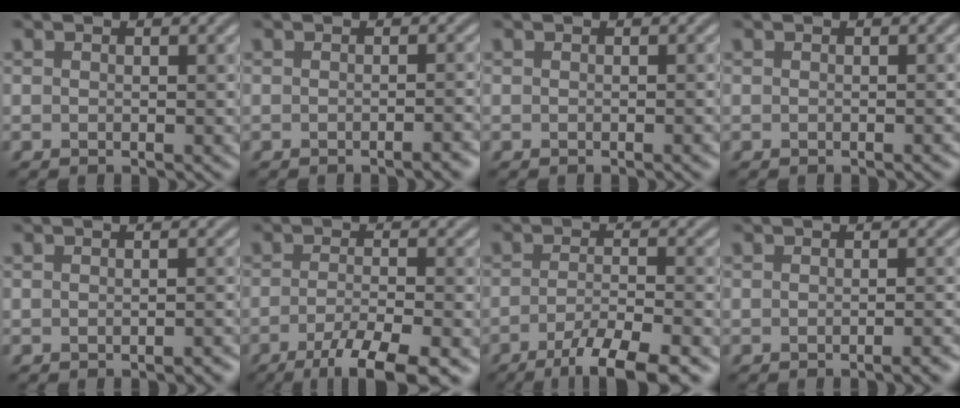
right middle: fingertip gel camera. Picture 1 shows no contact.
{"total": 1.7, "force": [-1.0, 0.5, 1.3], "torque": [-0.008, 0.003, -0.017]}
{"total": 0.8, "force": [-0.4, 0.1, 0.8], "torque": [-0.007, 0.001, -0.005]}
{"total": 0.5, "force": [-0.3, 0.1, 0.4], "torque": [-0.004, 0.001, -0.004]}
{"total": 1.1, "force": [-0.9, 0.3, 0.6], "torque": [-0.006, 0.001, -0.011]}
{"total": 6.3, "force": [-3.8, 1.3, 4.9], "torque": [-0.077, -0.003, -0.068]}
{"total": 6.8, "force": [-4.4, 1.5, 4.9], "torque": [-0.074, -0.003, -0.075]}
{"total": 2.1, "force": [-1.1, 0.5, 1.6], "torque": [-0.010, 0.003, -0.019]}